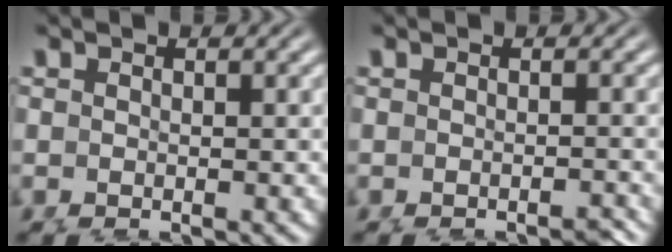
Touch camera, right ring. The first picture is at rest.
{"total": 1.4, "force": [-1.3, 0.1, 0.6], "torque": [-0.007, 0.000, -0.018]}